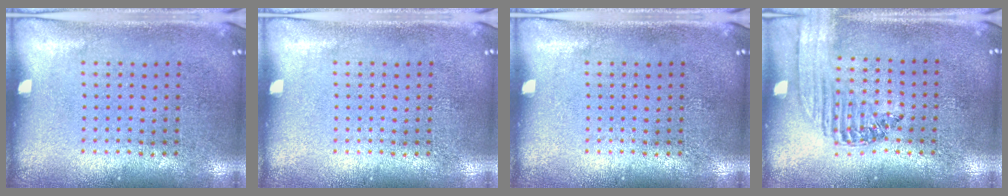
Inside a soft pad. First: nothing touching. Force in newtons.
{"total": 0.0}
{"total": 0.0}
{"total": 1.5, "press": 1.3, "slide": 0.7}